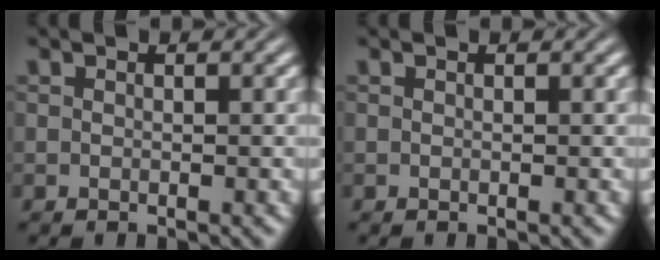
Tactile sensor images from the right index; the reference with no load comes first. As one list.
[{"total": 0.0}]